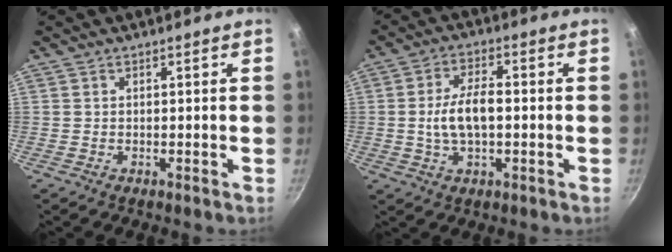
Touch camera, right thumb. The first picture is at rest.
{"total": 8.6, "force": [-0.5, 4.3, 7.4], "torque": [-0.131, 0.022, -0.012]}